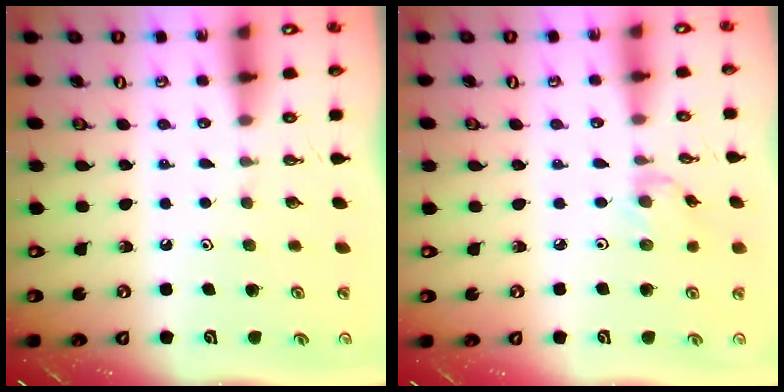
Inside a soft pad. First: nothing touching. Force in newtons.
{"total": 1.4, "press": 1.4, "slide": 0.3}